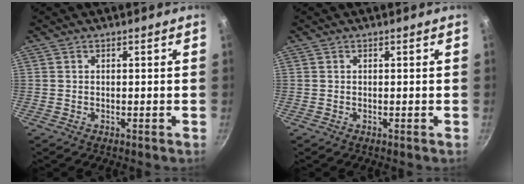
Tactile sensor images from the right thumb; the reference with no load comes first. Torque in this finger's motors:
{"motor_torque": [0.00, 0.00, 0.00, 0.00, 0.00]}